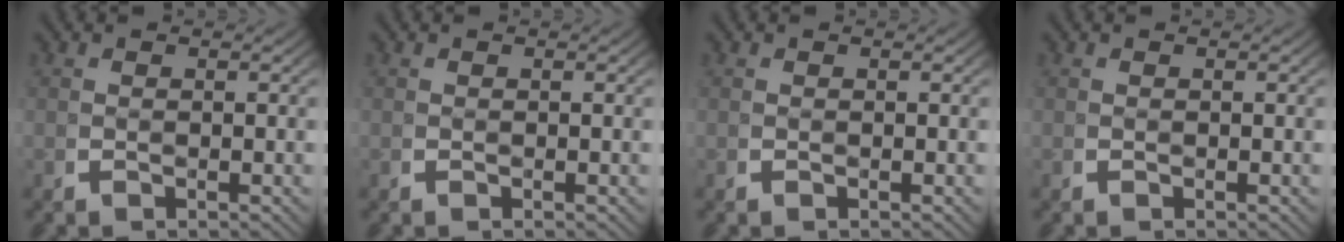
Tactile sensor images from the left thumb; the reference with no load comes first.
{"total": 0.0}
{"total": 0.0}
{"total": 0.0}